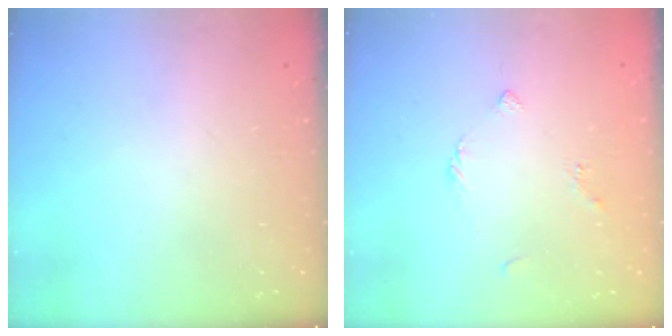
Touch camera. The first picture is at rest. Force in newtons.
{"total": 2.6, "press": 2.5, "slide": 0.6}